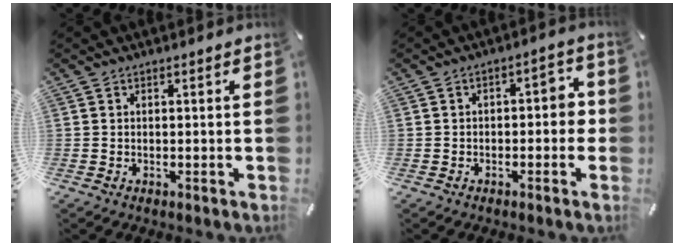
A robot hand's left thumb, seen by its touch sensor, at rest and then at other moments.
{"total": 4.6, "force": [-1.3, 2.6, 3.6], "torque": [-0.047, 0.014, -0.031]}